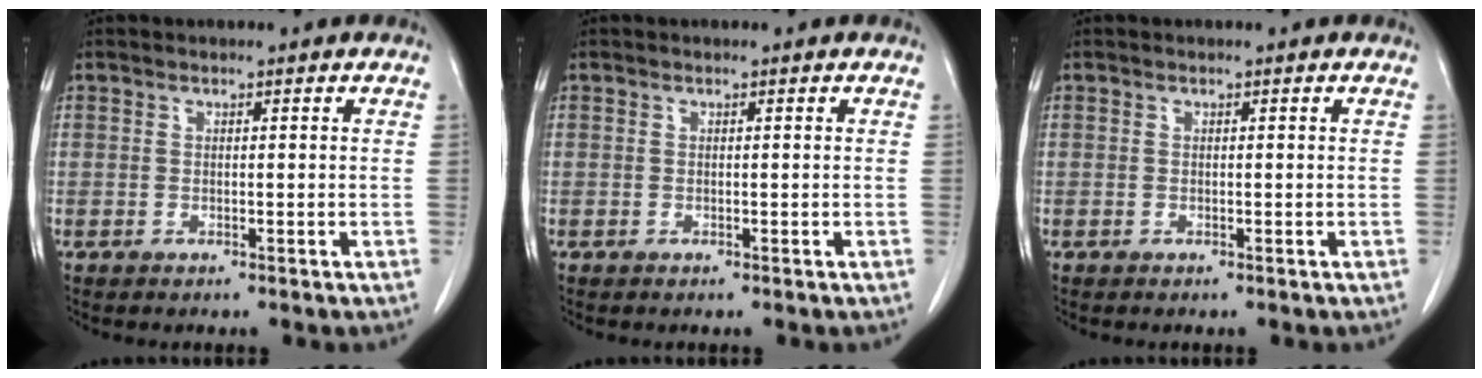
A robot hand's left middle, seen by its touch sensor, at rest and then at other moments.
{"total": 0.0}
{"total": 0.0}